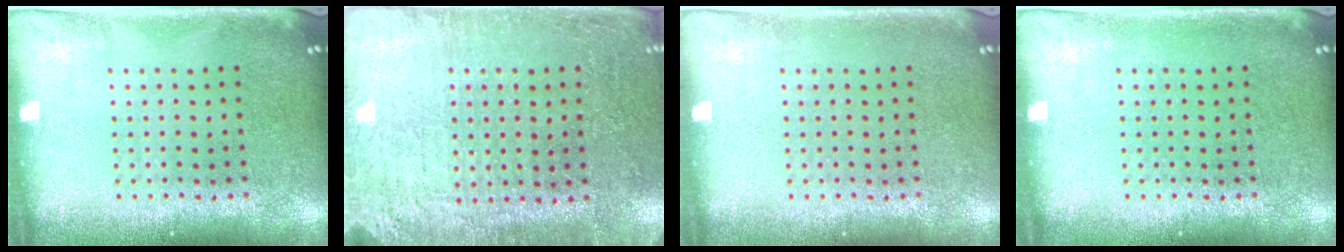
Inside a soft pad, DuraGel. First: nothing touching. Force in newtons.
{"total": 3.0, "press": 3.0, "slide": 0.3}
{"total": 0.0}
{"total": 0.0}